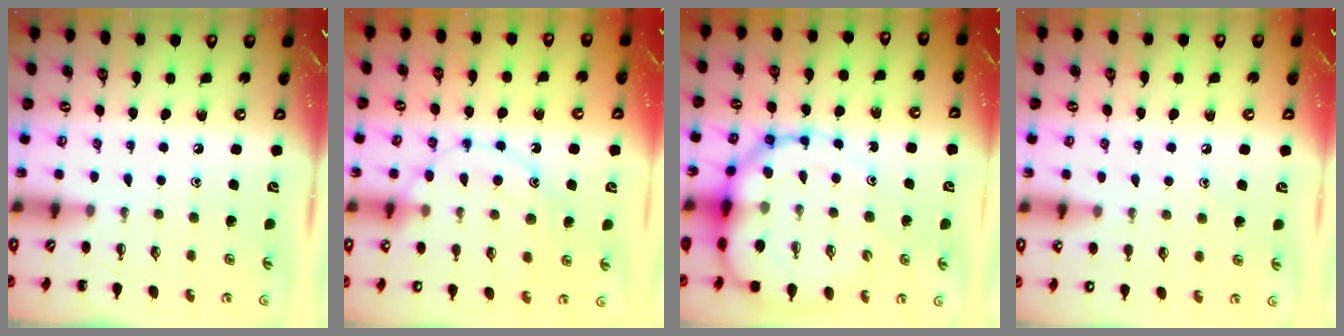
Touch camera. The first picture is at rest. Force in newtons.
{"total": 12.6, "press": 12.6, "slide": 0.6}
{"total": 16.1, "press": 15.4, "slide": 4.5}
{"total": 6.0, "press": 5.8, "slide": 1.7}